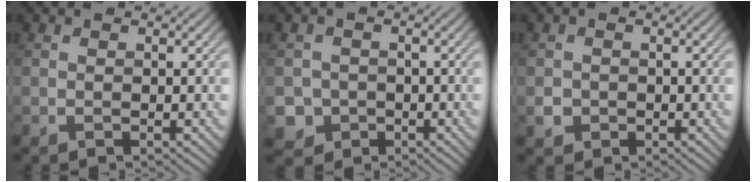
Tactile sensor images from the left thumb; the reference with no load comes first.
{"total": 3.5, "force": [-1.4, 3.1, 0.6], "torque": [-0.012, -0.005, -0.035]}
{"total": 1.9, "force": [-0.6, 1.7, 0.4], "torque": [-0.005, -0.007, -0.014]}